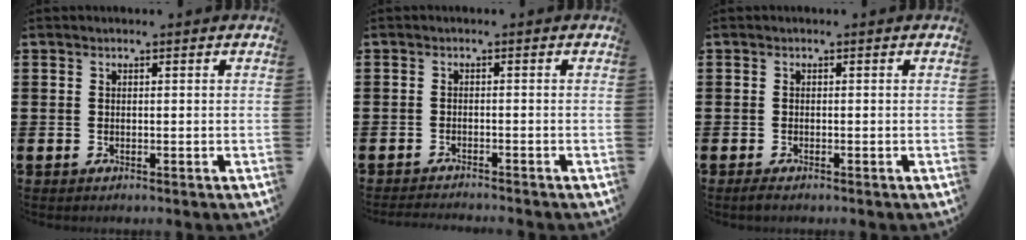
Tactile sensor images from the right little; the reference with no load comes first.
{"total": 1.2, "force": [-1.2, -0.1, 0.1], "torque": [-0.003, 0.000, -0.025]}
{"total": 0.7, "force": [-0.4, 0.2, 0.6], "torque": [-0.011, -0.001, -0.008]}